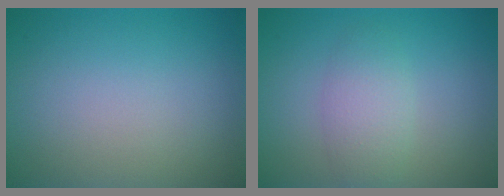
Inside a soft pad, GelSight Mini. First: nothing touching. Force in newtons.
{"total": 2.8, "press": 2.8, "slide": 0.1}